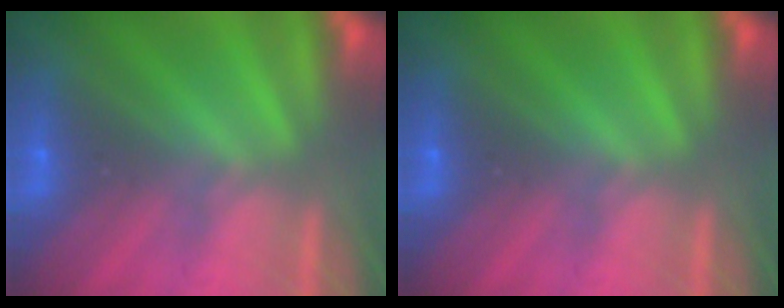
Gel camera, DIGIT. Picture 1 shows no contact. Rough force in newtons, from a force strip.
{"total": 0.0}